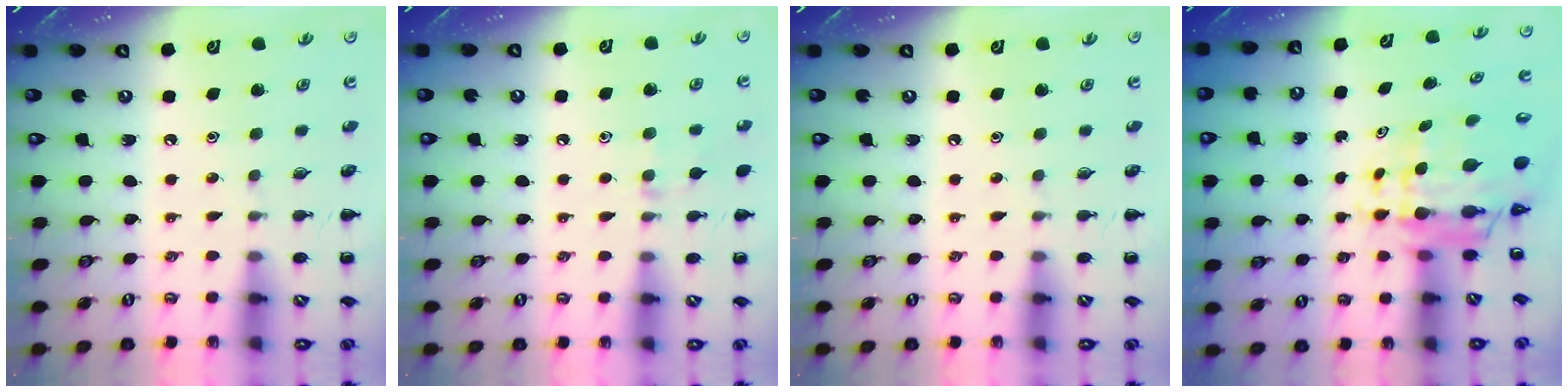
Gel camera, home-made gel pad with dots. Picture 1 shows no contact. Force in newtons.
{"total": 5.8, "press": 5.4, "slide": 2.2}
{"total": 0.0}
{"total": 7.9, "press": 7.5, "slide": 2.6}